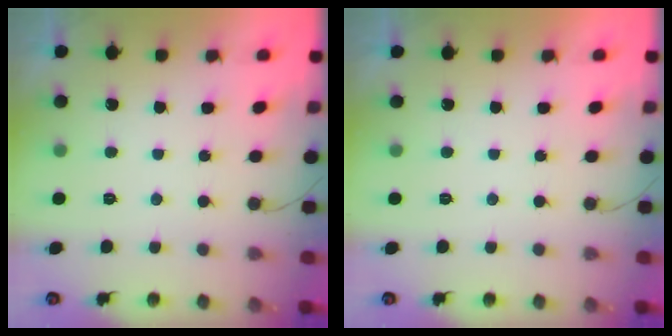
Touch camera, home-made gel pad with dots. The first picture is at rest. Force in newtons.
{"total": 1.7, "press": 1.7, "slide": 0.1}